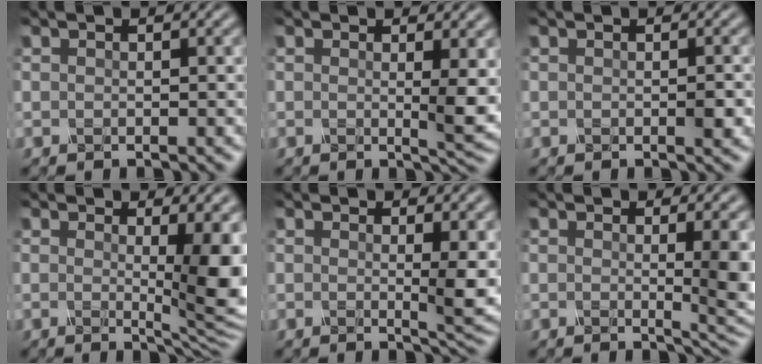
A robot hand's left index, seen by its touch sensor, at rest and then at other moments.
{"total": 2.6, "force": [0.7, 0.4, 2.5], "torque": [-0.036, -0.010, 0.010]}
{"total": 0.9, "force": [-0.3, 0.3, 0.7], "torque": [-0.014, -0.003, -0.003]}
{"total": 7.3, "force": [1.0, 1.9, 7.0], "torque": [-0.088, -0.011, 0.015]}
{"total": 3.0, "force": [0.8, 0.6, 2.9], "torque": [-0.041, -0.010, 0.012]}
{"total": 4.2, "force": [0.7, 1.2, 4.0], "torque": [-0.043, -0.011, 0.009]}